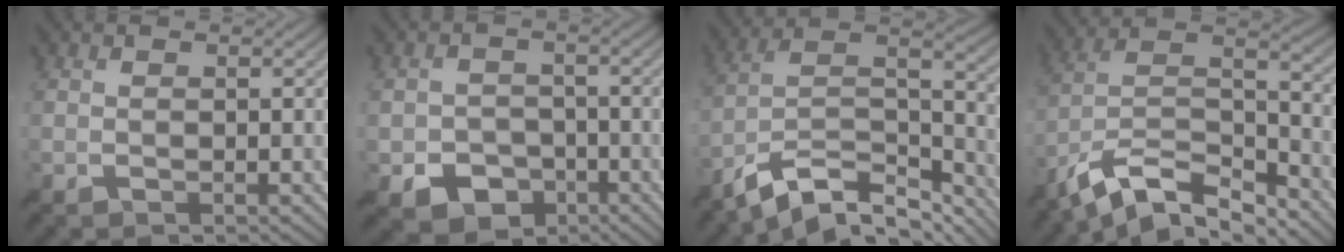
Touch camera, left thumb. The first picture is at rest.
{"total": 5.7, "force": [-3.0, 4.4, 2.1], "torque": [-0.039, -0.013, -0.051]}
{"total": 12.4, "force": [-9.3, 4.4, 6.8], "torque": [-0.140, -0.002, -0.172]}
{"total": 12.3, "force": [-9.4, 3.8, 6.9], "torque": [-0.143, 0.000, -0.179]}